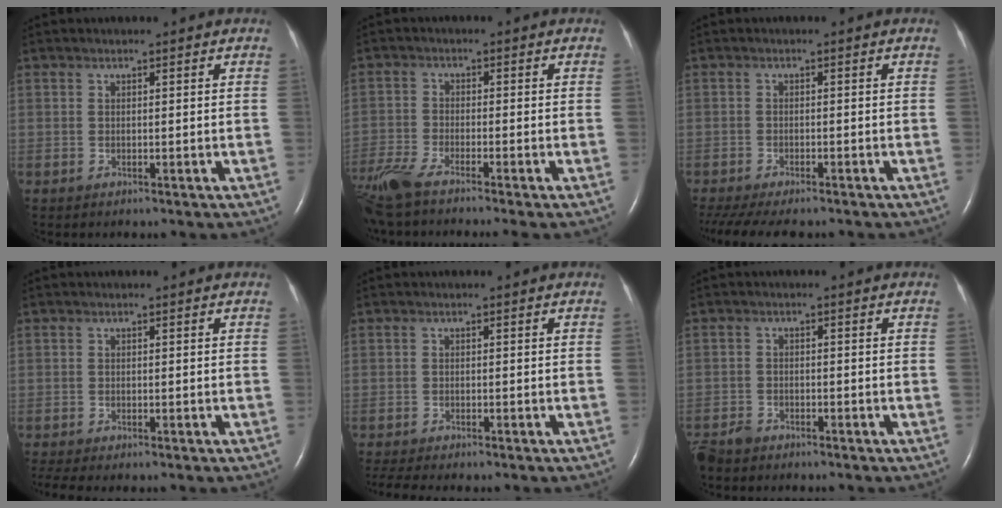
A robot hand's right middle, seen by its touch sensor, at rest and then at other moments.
{"total": 8.3, "force": [-6.9, -0.1, 4.6], "torque": [-0.094, -0.022, -0.125]}
{"total": 11.2, "force": [-9.3, 2.9, 5.5], "torque": [-0.101, -0.011, -0.132]}
{"total": 2.7, "force": [-2.3, 0.3, 1.5], "torque": [-0.029, -0.009, -0.037]}
{"total": 5.1, "force": [-4.4, 0.6, 2.5], "torque": [-0.041, -0.008, -0.067]}
{"total": 3.6, "force": [-3.2, 1.5, 0.8], "torque": [-0.020, -0.005, -0.059]}